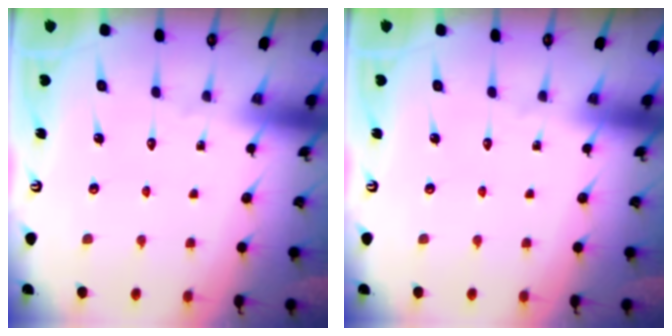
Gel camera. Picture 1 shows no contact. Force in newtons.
{"total": 0.0}